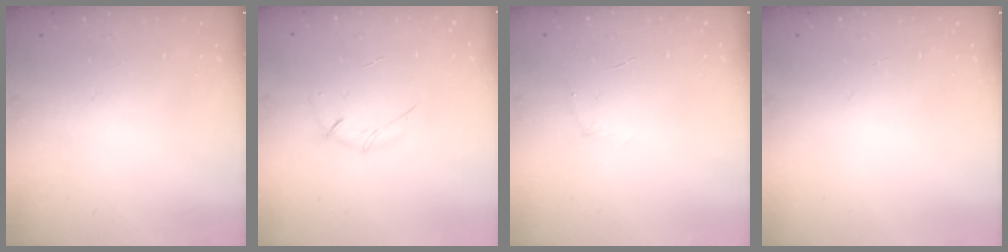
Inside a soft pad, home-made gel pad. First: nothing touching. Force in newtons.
{"total": 5.4, "press": 5.3, "slide": 1.0}
{"total": 3.8, "press": 3.6, "slide": 1.1}
{"total": 0.0}